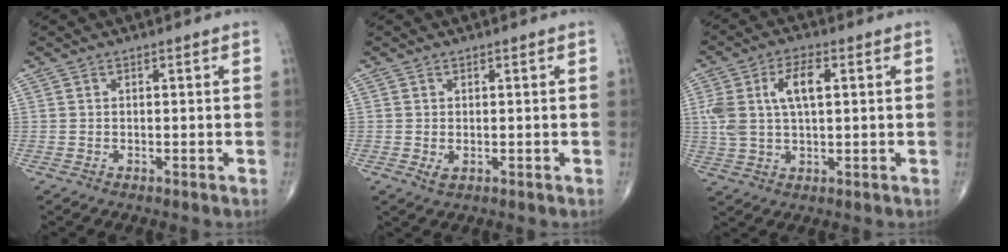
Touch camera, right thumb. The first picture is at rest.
{"total": 1.3, "force": [-0.2, 0.8, 1.0], "torque": [-0.017, -0.003, 0.000]}
{"total": 9.5, "force": [2.2, 4.6, 8.1], "torque": [-0.166, 0.013, 0.044]}